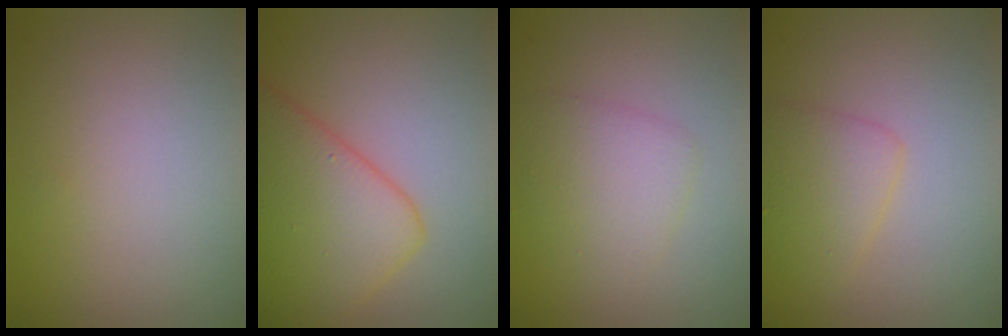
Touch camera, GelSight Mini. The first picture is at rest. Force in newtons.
{"total": 7.4, "press": 7.4, "slide": 0.2}
{"total": 2.8, "press": 2.8, "slide": 0.2}
{"total": 2.5, "press": 2.5, "slide": 0.1}